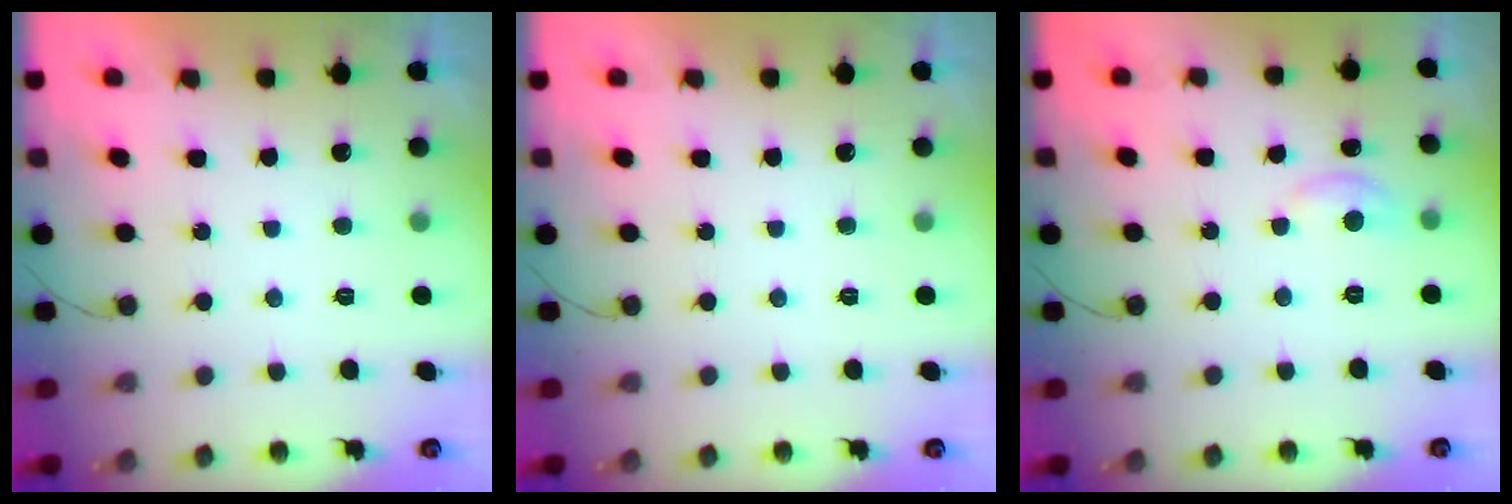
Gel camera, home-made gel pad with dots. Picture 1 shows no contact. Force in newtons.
{"total": 0.0}
{"total": 6.7, "press": 6.6, "slide": 1.0}